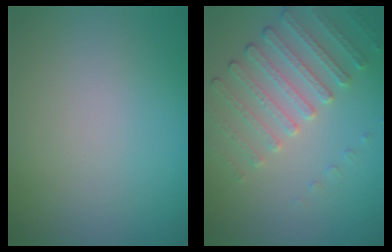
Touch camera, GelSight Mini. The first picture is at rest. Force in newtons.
{"total": 3.0, "press": 2.7, "slide": 1.3}